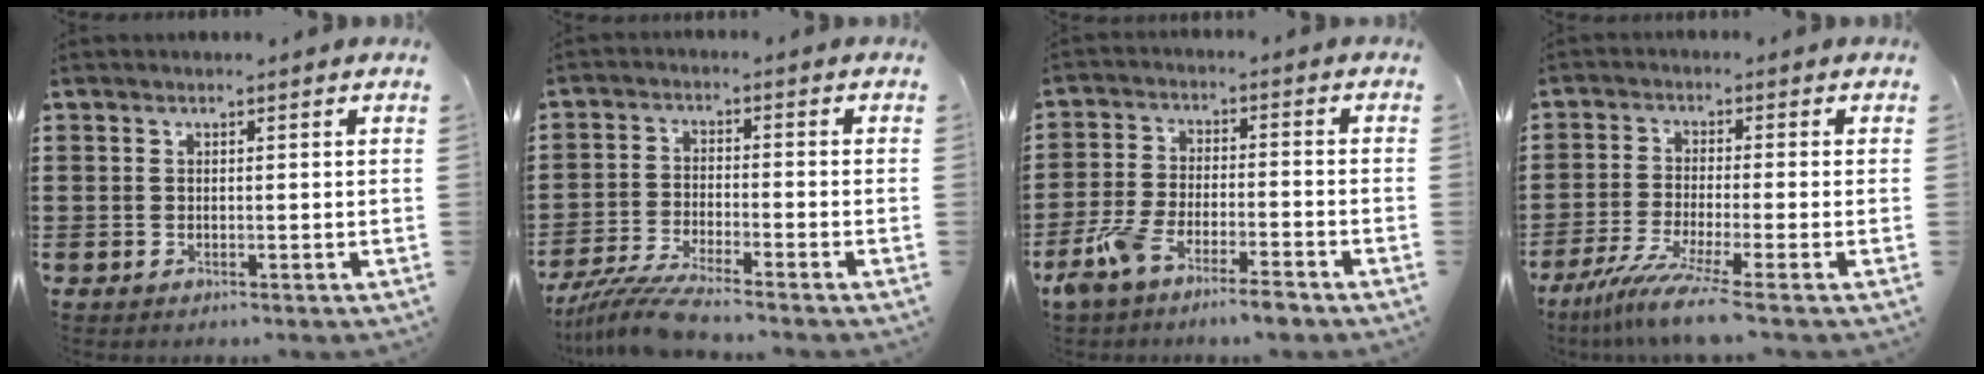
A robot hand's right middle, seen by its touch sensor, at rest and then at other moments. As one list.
[{"total": 6.5, "force": [-5.9, -0.3, 2.7], "torque": [-0.067, -0.020, -0.115]}, {"total": 6.8, "force": [-5.6, 0.9, 3.8], "torque": [-0.096, -0.010, -0.109]}, {"total": 6.4, "force": [-4.7, -0.6, 4.2], "torque": [-0.096, -0.029, -0.091]}]